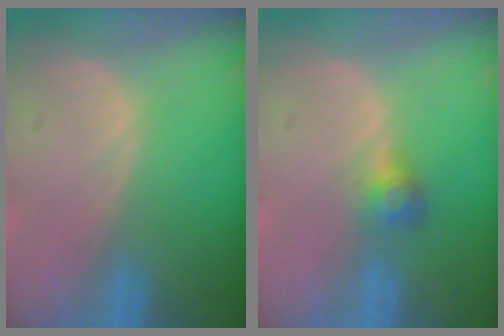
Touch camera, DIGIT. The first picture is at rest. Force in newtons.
{"total": 2.7, "press": 2.6, "slide": 0.8}